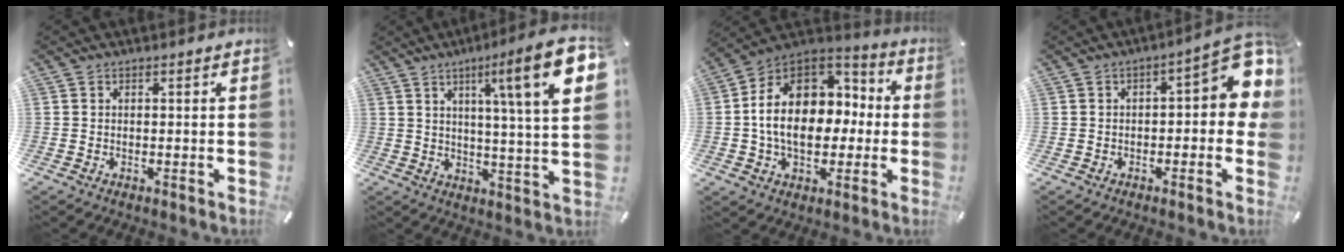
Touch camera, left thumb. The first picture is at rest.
{"total": 15.8, "force": [6.6, 1.4, 14.3], "torque": [-0.214, -0.035, 0.087]}
{"total": 18.3, "force": [-0.4, 13.9, 11.9], "torque": [-0.209, 0.004, -0.005]}
{"total": 10.3, "force": [2.4, 4.1, 9.1], "torque": [-0.109, -0.026, 0.038]}